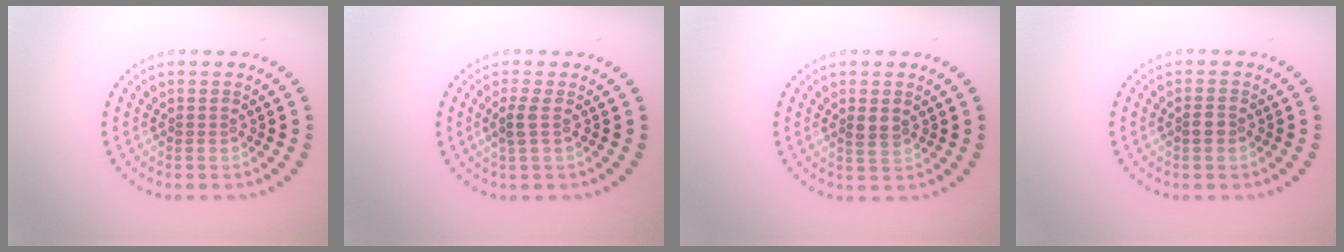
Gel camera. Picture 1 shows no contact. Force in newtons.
{"total": 1.2, "press": 1.0, "slide": 0.8}
{"total": 1.3, "press": 1.2, "slide": 0.5}
{"total": 1.0, "press": 1.0, "slide": 0.3}